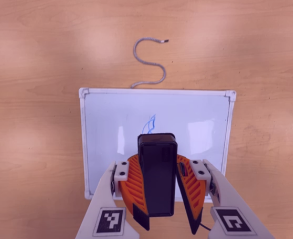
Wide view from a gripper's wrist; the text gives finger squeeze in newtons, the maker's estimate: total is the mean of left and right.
{"total": 12.2, "left": 11.5, "right": 12.9}